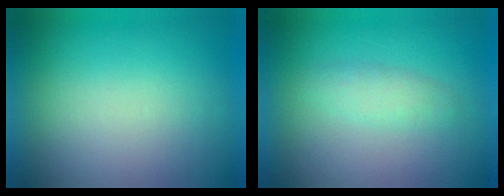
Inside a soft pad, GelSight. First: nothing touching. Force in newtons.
{"total": 2.3}